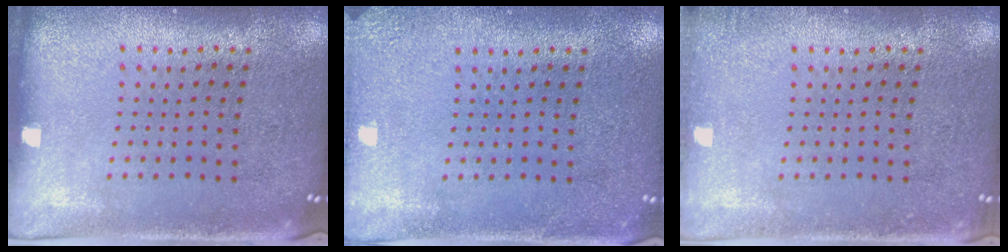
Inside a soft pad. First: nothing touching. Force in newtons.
{"total": 1.9, "press": 1.9, "slide": 0.2}
{"total": 1.1, "press": 1.0, "slide": 0.2}